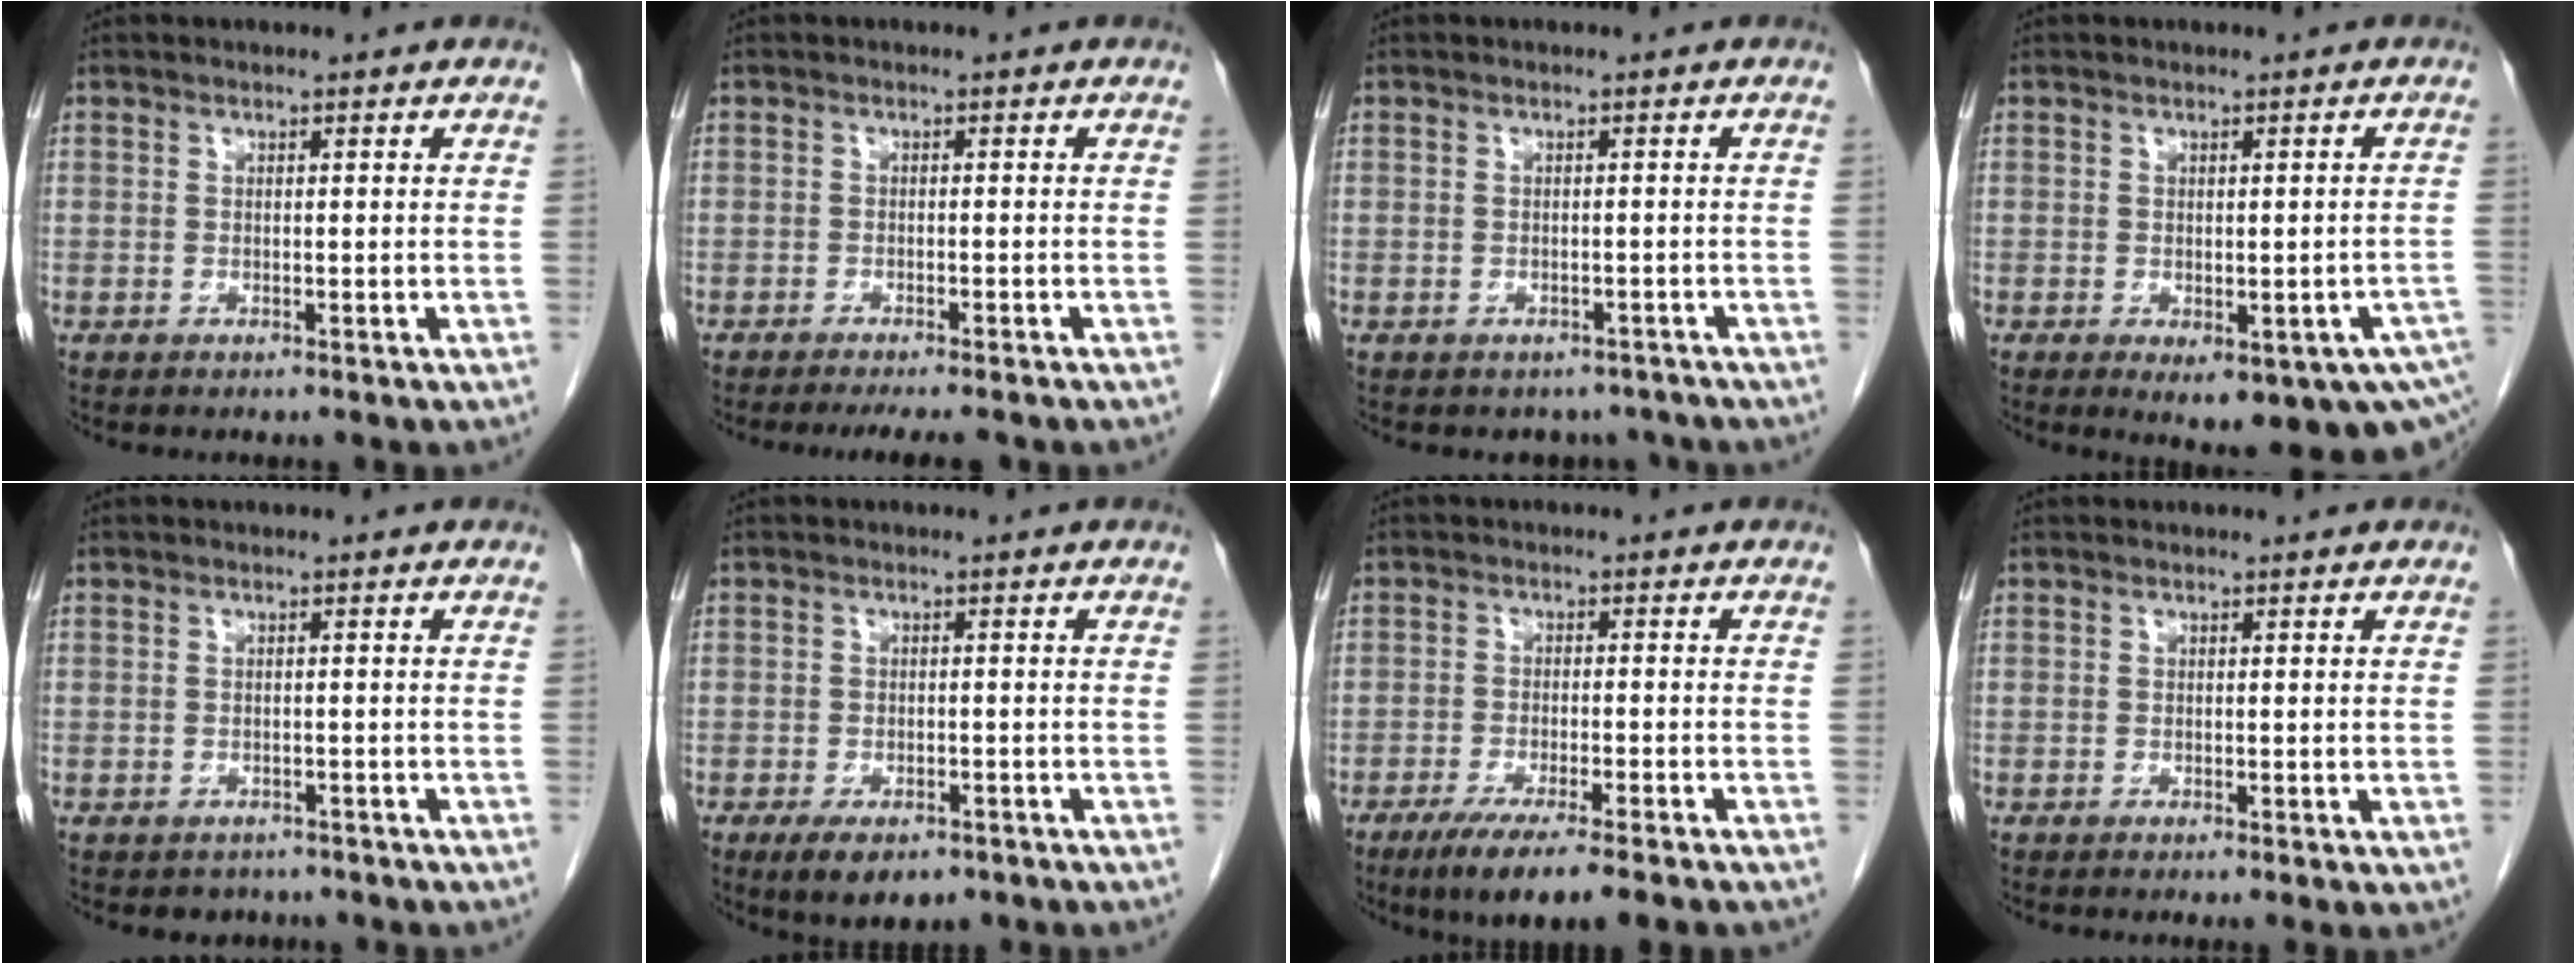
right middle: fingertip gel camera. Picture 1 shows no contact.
{"total": 6.5, "force": [-5.6, 0.9, 3.2], "torque": [-0.032, -0.010, -0.077]}
{"total": 3.8, "force": [-3.3, 2.0, -0.1], "torque": [0.009, 0.009, -0.038]}
{"total": 12.4, "force": [-7.1, 4.3, 9.2], "torque": [-0.083, -0.004, -0.077]}
{"total": 2.1, "force": [-1.7, 1.3, 0.0], "torque": [-0.009, 0.002, -0.025]}
{"total": 5.8, "force": [-3.8, 2.5, 3.5], "torque": [-0.057, -0.007, -0.055]}
{"total": 8.8, "force": [-6.3, 0.4, 6.2], "torque": [-0.094, -0.020, -0.097]}
{"total": 1.1, "force": [-0.3, 0.2, 1.0], "torque": [-0.017, -0.004, -0.003]}